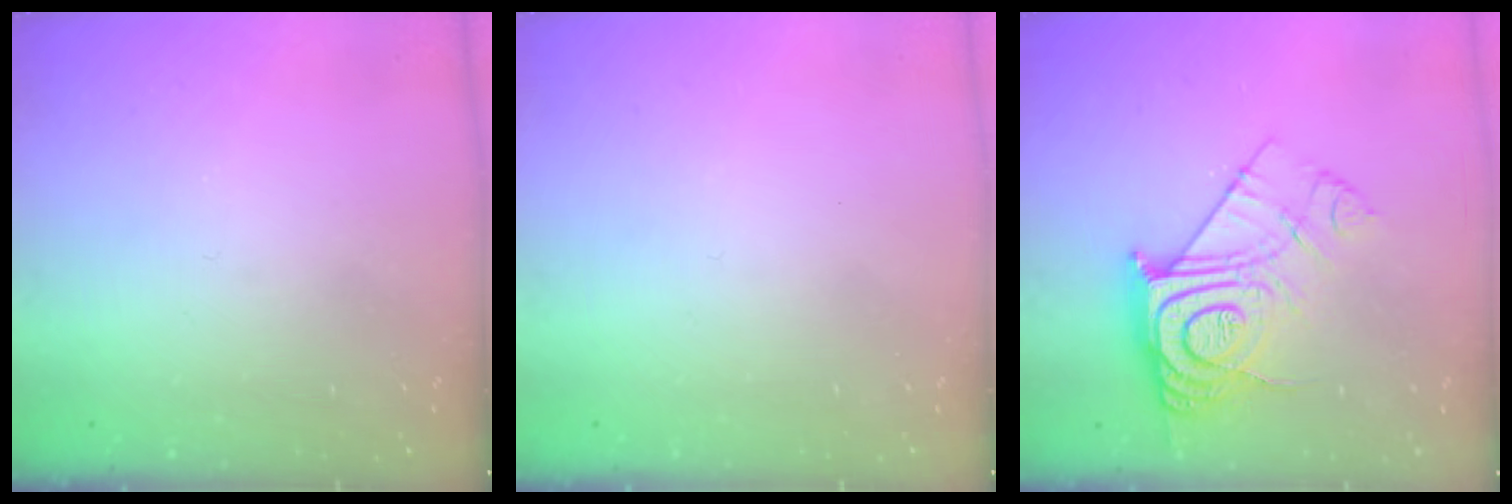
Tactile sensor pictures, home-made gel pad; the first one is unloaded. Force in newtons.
{"total": 1.6, "press": 1.6, "slide": 0.1}
{"total": 15.3, "press": 15.2, "slide": 1.1}